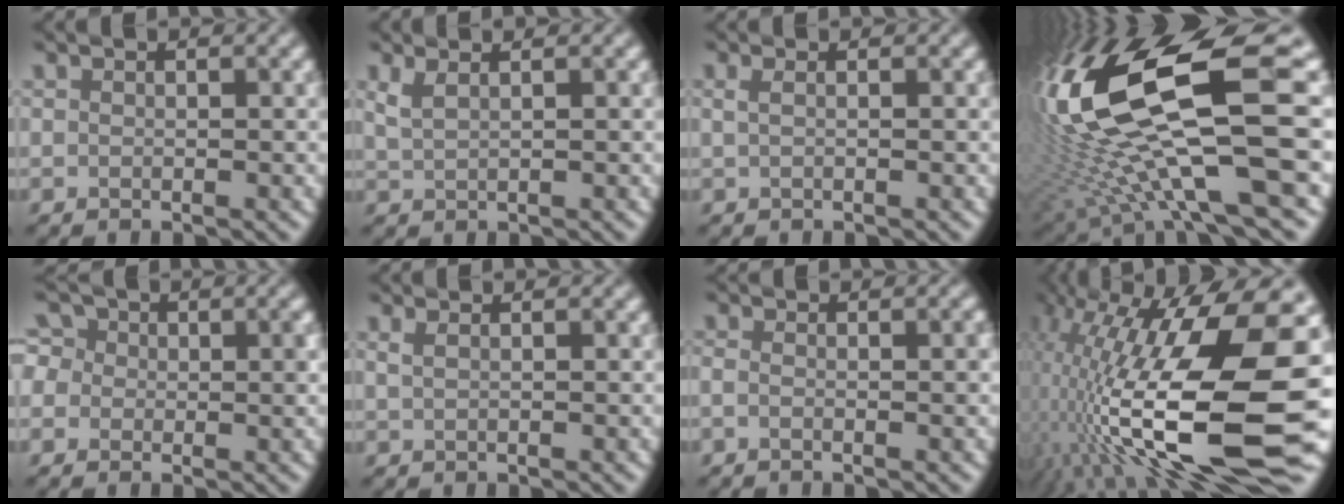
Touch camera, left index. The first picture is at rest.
{"total": 2.2, "force": [1.2, 0.9, 1.5], "torque": [-0.025, 0.000, 0.015]}
{"total": 1.4, "force": [0.4, 0.7, 1.1], "torque": [-0.016, -0.005, -0.005]}
{"total": 18.4, "force": [2.0, 6.0, 17.3], "torque": [-0.347, -0.031, 0.056]}
{"total": 4.4, "force": [1.0, 3.6, 2.4], "torque": [-0.035, 0.023, -0.014]}
{"total": 1.6, "force": [0.7, 0.8, 1.1], "torque": [-0.014, -0.004, -0.001]}
{"total": 1.9, "force": [-0.4, 0.8, 1.7], "torque": [-0.016, -0.004, -0.026]}
{"total": 17.5, "force": [0.2, 7.6, 15.7], "torque": [-0.303, 0.004, 0.000]}